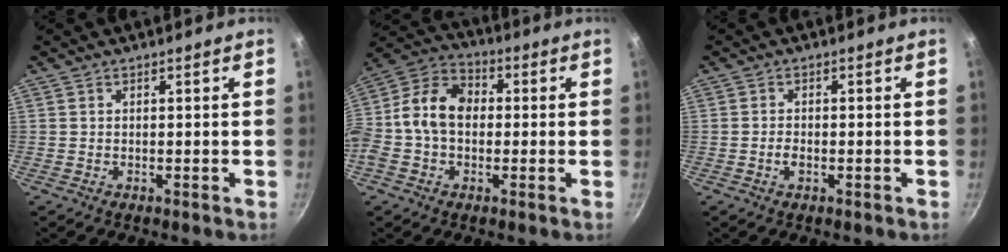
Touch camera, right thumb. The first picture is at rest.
{"total": 12.7, "force": [-0.3, 9.4, 8.5], "torque": [-0.128, 0.039, -0.031]}
{"total": 1.9, "force": [-0.6, 1.0, 1.5], "torque": [-0.034, 0.003, -0.015]}